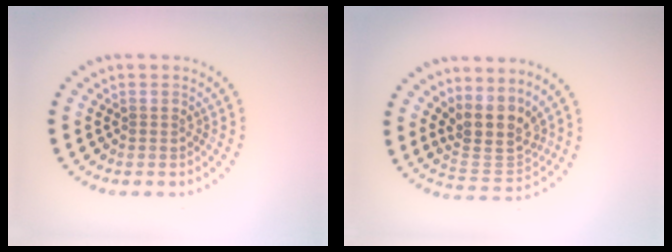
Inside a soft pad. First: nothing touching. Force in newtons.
{"total": 4.3, "press": 3.6, "slide": 2.3}